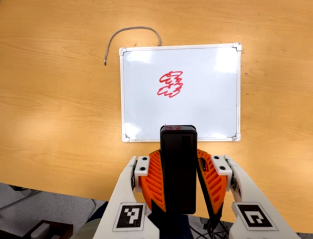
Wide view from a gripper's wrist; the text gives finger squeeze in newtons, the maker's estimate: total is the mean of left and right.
{"total": 8.4, "left": 6.5, "right": 10.2}